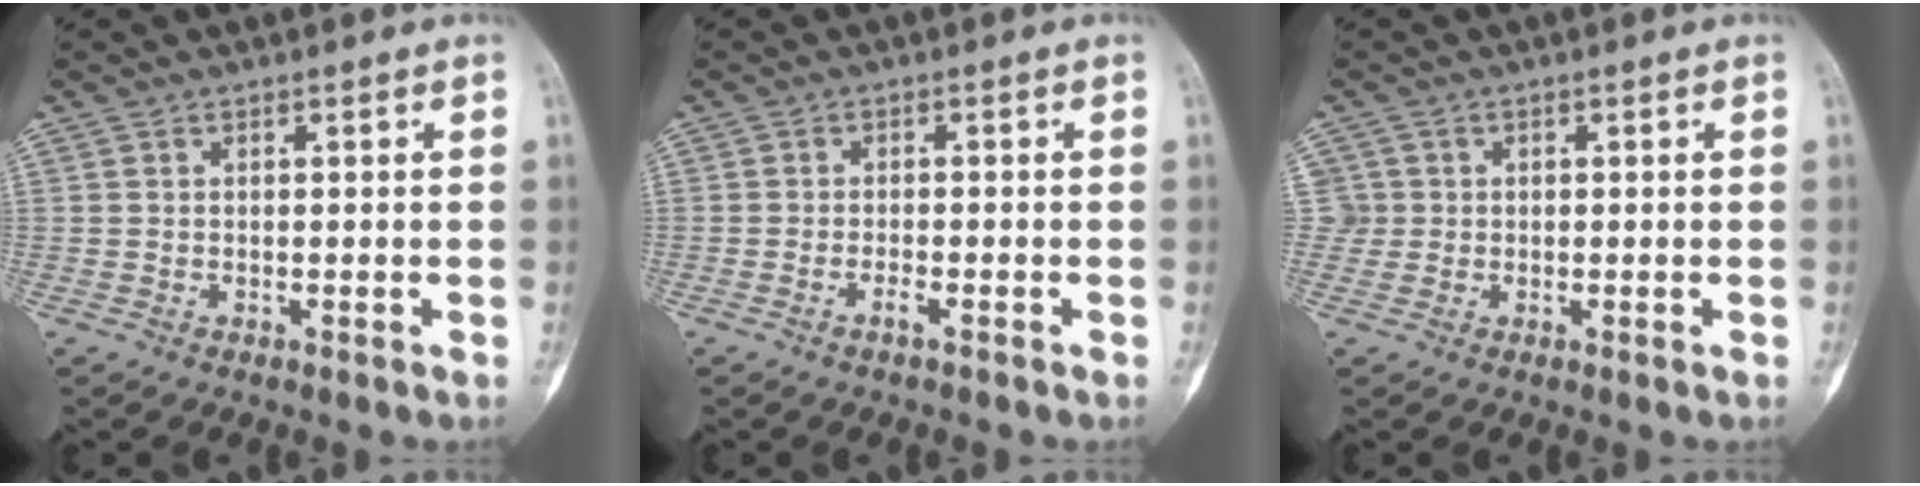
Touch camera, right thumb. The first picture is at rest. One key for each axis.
{"total": 1.6, "fx": -1.0, "fy": 0.3, "fz": 1.2, "tx": -0.024, "ty": 0.005, "tz": -0.021}
{"total": 2.6, "fx": 0.3, "fy": 2.6, "fz": -0.1, "tx": 0.020, "ty": 0.006, "tz": 0.003}